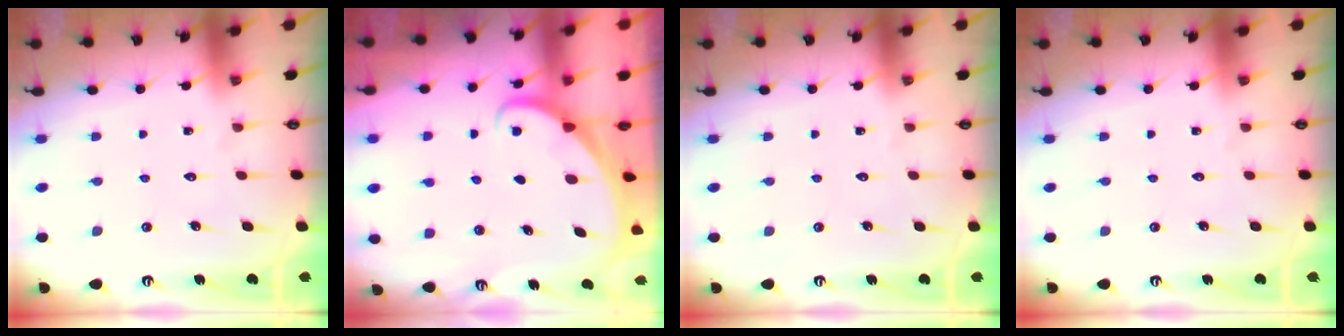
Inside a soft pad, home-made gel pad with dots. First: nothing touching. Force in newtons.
{"total": 1.6, "press": 1.6, "slide": 0.0}
{"total": 0.0}
{"total": 0.0}